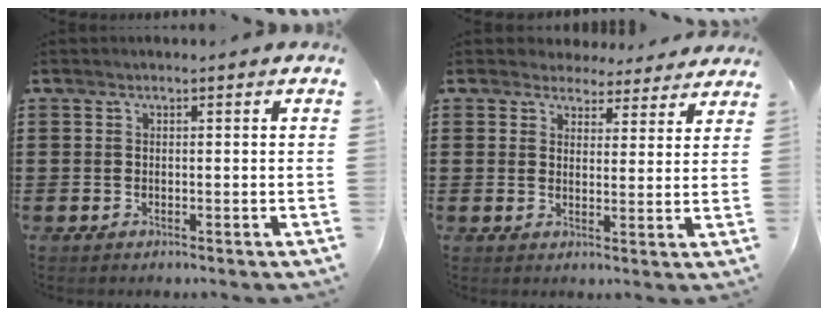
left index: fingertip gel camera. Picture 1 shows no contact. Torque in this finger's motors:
{"motor_torque": [2.14, 0.00, 0.31, -0.01]}